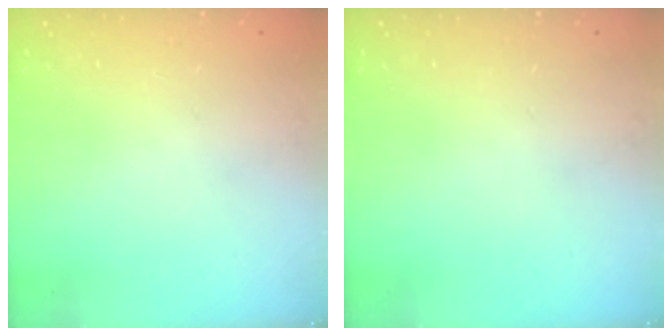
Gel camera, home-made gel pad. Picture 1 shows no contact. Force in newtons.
{"total": 0.0}